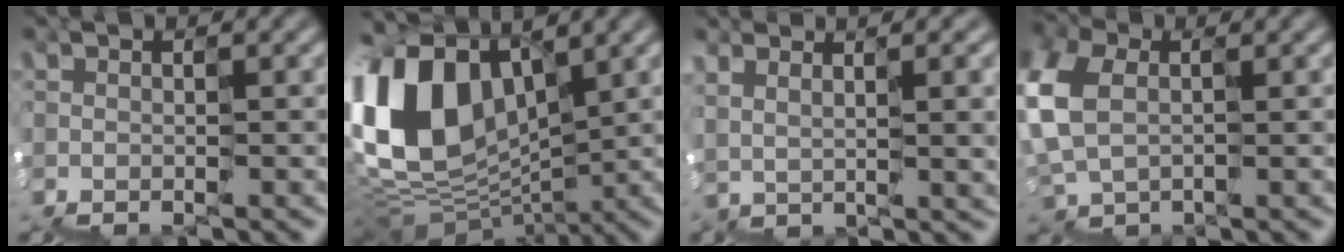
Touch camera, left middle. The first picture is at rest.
{"total": 9.8, "force": [2.9, 7.1, 6.1], "torque": [-0.156, 0.023, 0.044]}
{"total": 6.0, "force": [2.8, 2.0, 4.9], "torque": [-0.041, 0.026, 0.056]}
{"total": 3.4, "force": [0.5, 3.0, 1.6], "torque": [-0.082, 0.014, 0.004]}